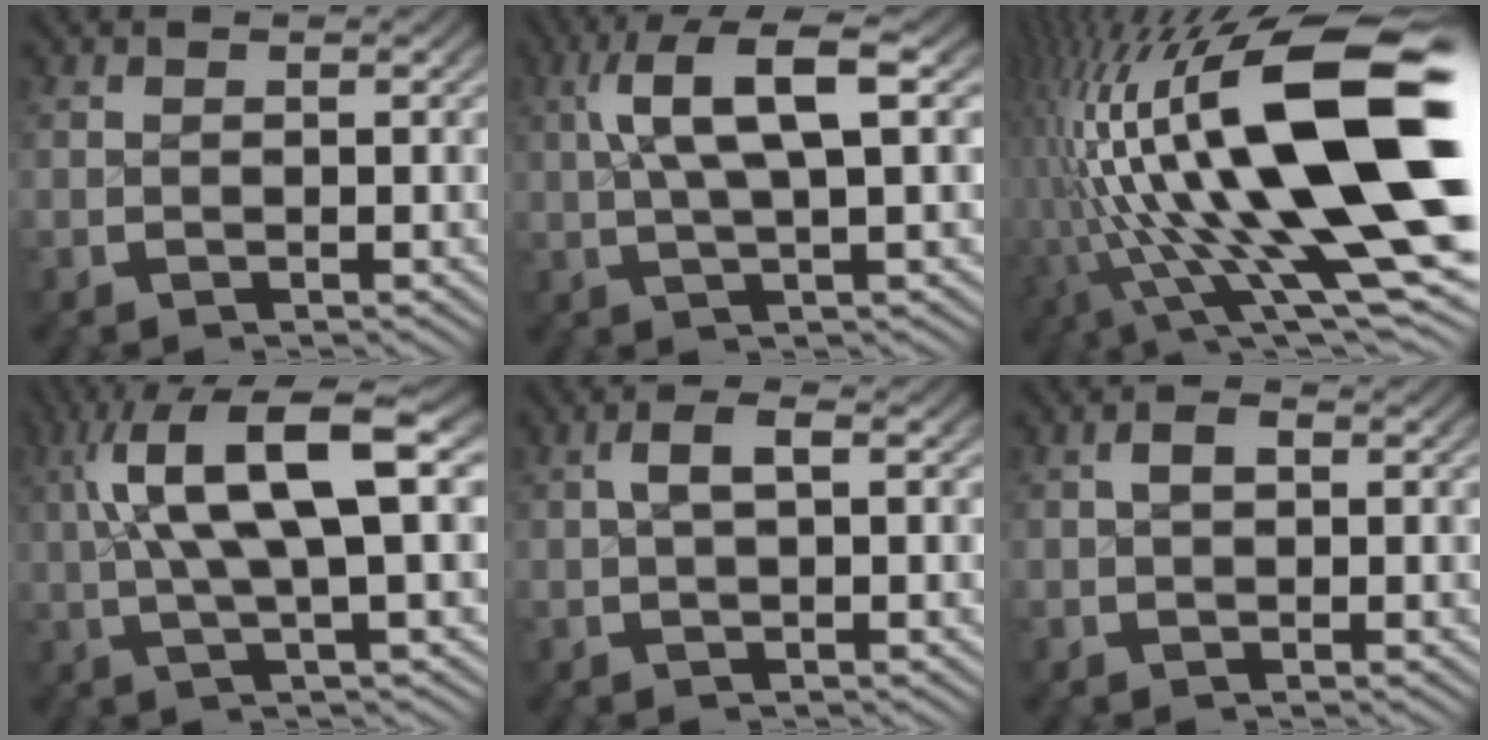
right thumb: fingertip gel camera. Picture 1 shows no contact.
{"total": 7.4, "force": [2.0, 2.6, 6.6], "torque": [-0.126, 0.004, 0.033]}
{"total": 21.1, "force": [-1.0, 9.5, 18.9], "torque": [-0.326, -0.045, 0.005]}
{"total": 10.1, "force": [1.9, 4.2, 8.9], "torque": [-0.166, 0.000, 0.029]}
{"total": 2.3, "force": [0.5, 0.9, 2.1], "torque": [-0.036, 0.008, 0.007]}
{"total": 1.6, "force": [0.3, 1.0, 1.2], "torque": [-0.019, 0.001, 0.005]}